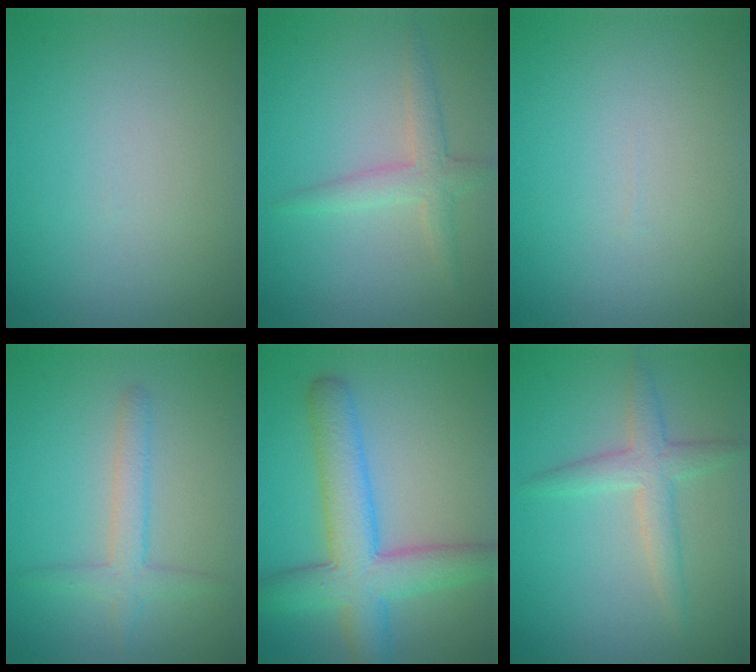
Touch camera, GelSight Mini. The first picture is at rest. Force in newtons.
{"total": 2.4, "press": 2.4, "slide": 0.1}
{"total": 0.0}
{"total": 2.4, "press": 2.4, "slide": 0.1}
{"total": 7.0, "press": 7.0, "slide": 0.2}
{"total": 2.8, "press": 2.8, "slide": 0.0}